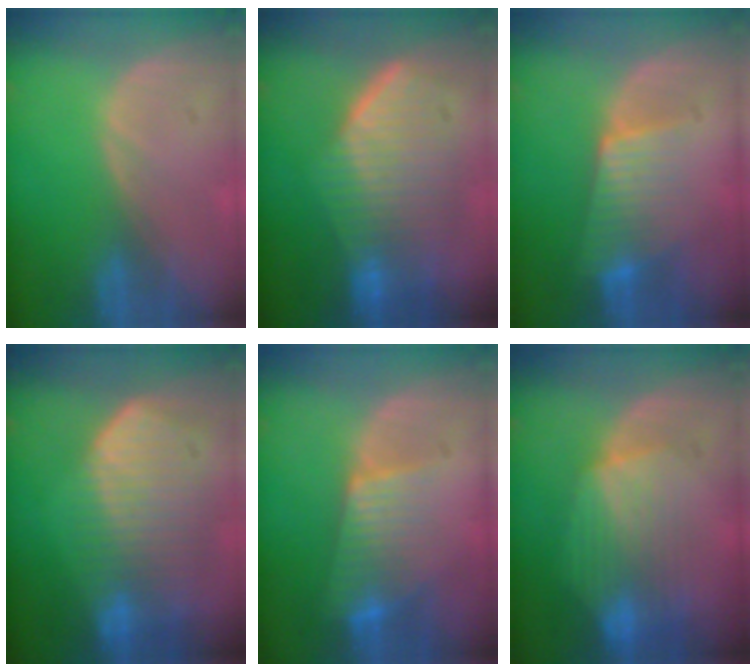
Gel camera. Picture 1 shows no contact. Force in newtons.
{"total": 9.3, "press": 9.0, "slide": 2.5}
{"total": 6.7, "press": 6.2, "slide": 2.4}
{"total": 10.5, "press": 9.2, "slide": 5.1}
{"total": 7.7, "press": 6.6, "slide": 4.0}
{"total": 8.9, "press": 8.0, "slide": 3.9}